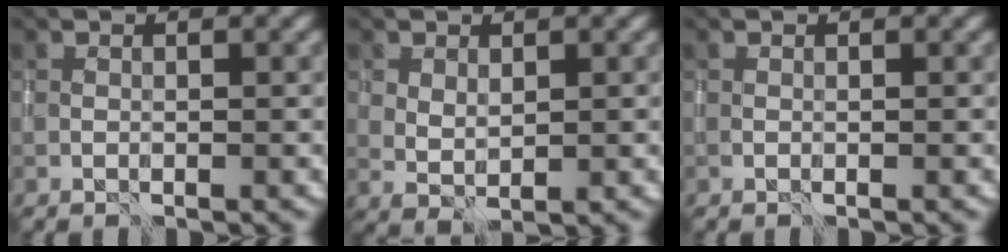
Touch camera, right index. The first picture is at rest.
{"total": 1.3, "force": [0.7, 0.8, 0.9], "torque": [-0.015, 0.000, 0.017]}
{"total": 0.0}